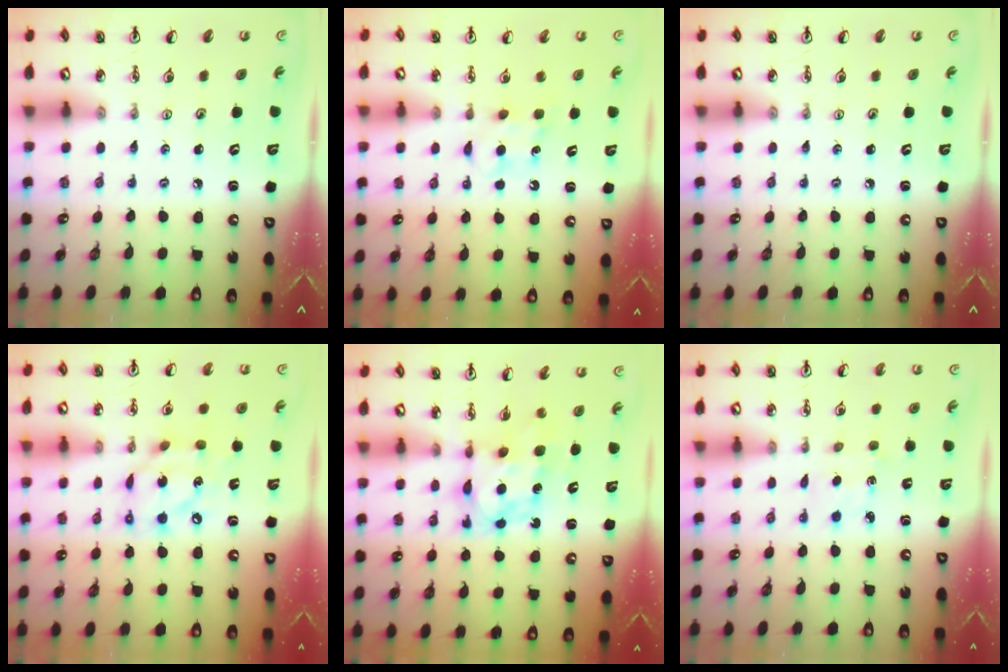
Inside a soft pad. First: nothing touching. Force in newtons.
{"total": 5.7, "press": 5.6, "slide": 1.2}
{"total": 0.0}
{"total": 13.1, "press": 13.0, "slide": 1.0}
{"total": 6.8, "press": 6.8, "slide": 0.4}
{"total": 0.9, "press": 0.9, "slide": 0.2}